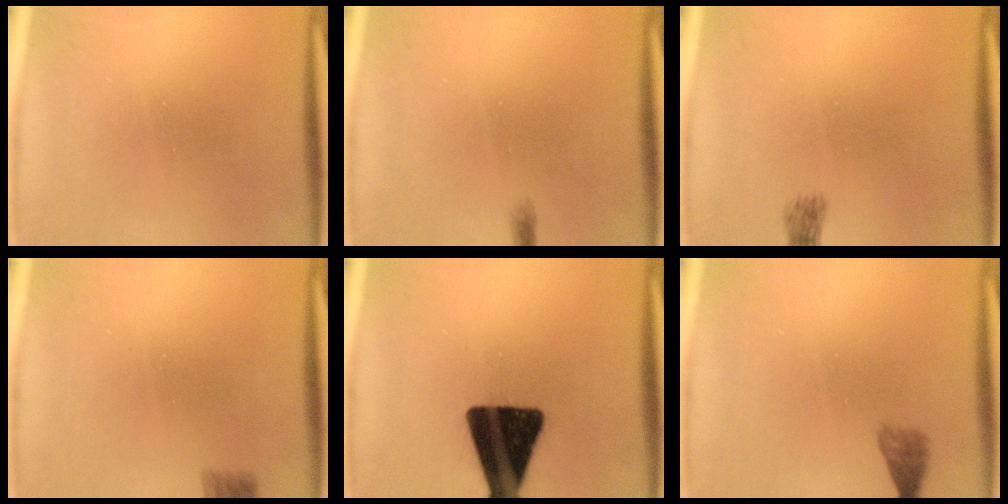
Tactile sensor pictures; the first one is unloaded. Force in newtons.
{"total": 0.6}
{"total": 3.0}
{"total": 2.1}
{"total": 18.9}
{"total": 2.4}